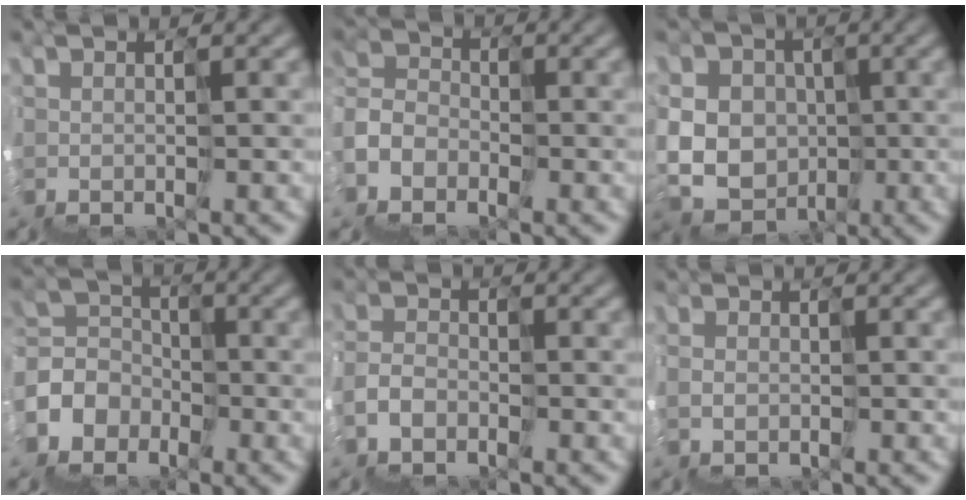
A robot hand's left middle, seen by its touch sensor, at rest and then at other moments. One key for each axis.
{"total": 5.2, "fx": -4.4, "fy": 2.1, "fz": -1.8, "tx": 0.038, "ty": 0.004, "tz": -0.083}
{"total": 8.3, "fx": -1.1, "fy": 8.0, "fz": 2.0, "tx": -0.015, "ty": 0.024, "tz": -0.051}
{"total": 6.3, "fx": -4.4, "fy": 4.2, "fz": -1.6, "tx": 0.035, "ty": 0.009, "tz": -0.097}
{"total": 3.7, "fx": -3.3, "fy": 1.1, "fz": -1.5, "tx": 0.029, "ty": 0.000, "tz": -0.063}
{"total": 1.3, "fx": -0.9, "fy": 0.9, "fz": -0.2, "tx": 0.009, "ty": -0.007, "tz": -0.017}